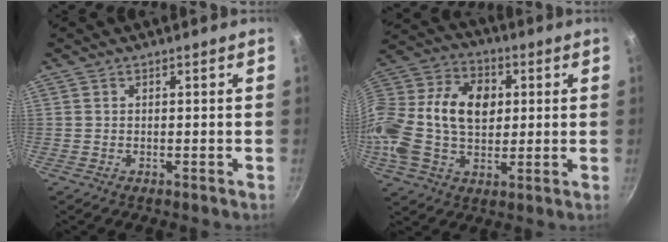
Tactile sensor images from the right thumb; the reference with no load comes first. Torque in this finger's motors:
{"motor_torque": [0.64, 2.09, 0.41, -0.23, 0.39]}